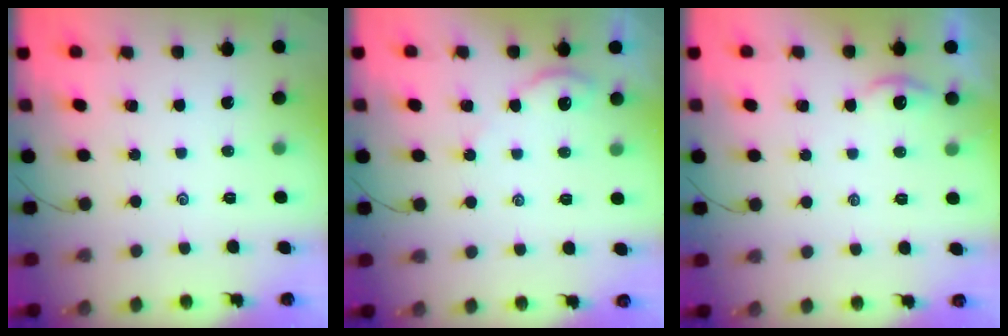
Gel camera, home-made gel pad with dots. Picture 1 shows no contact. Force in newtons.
{"total": 2.7, "press": 2.7, "slide": 0.4}
{"total": 2.6, "press": 2.6, "slide": 0.3}